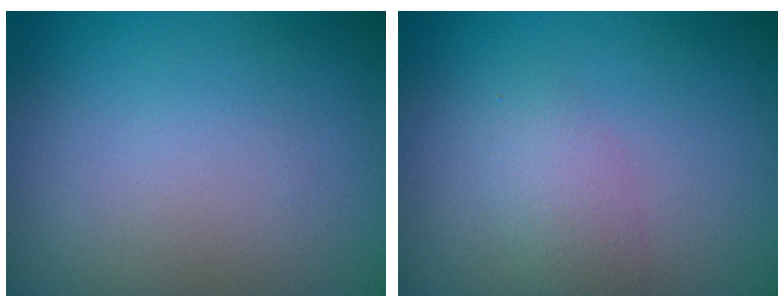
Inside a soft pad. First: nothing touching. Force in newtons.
{"total": 2.3, "press": 2.3, "slide": 0.1}